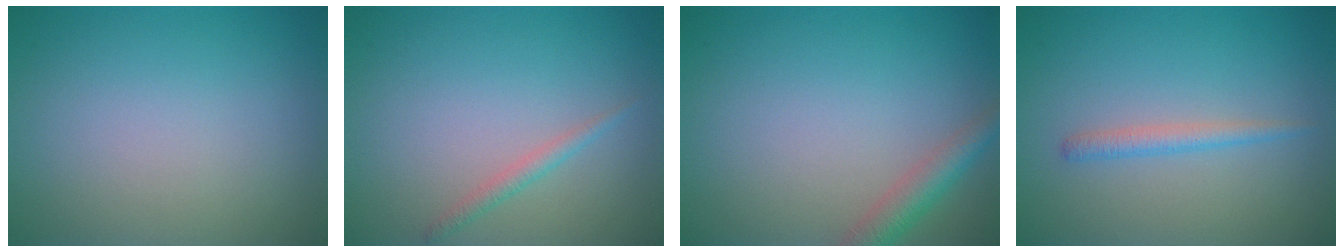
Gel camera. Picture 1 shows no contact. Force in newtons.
{"total": 1.2, "press": 1.2, "slide": 0.0}
{"total": 2.6, "press": 2.6, "slide": 0.2}
{"total": 1.5, "press": 1.5, "slide": 0.1}